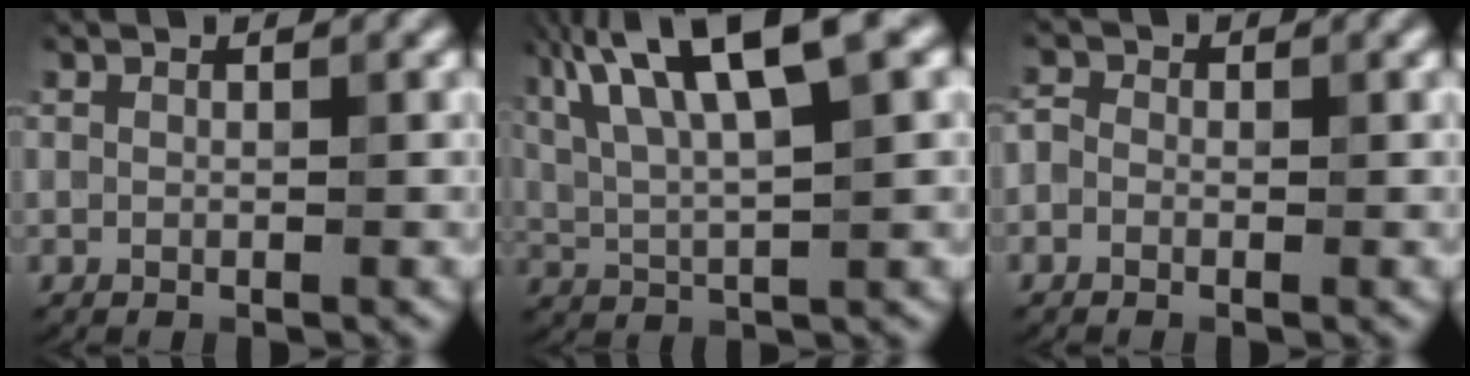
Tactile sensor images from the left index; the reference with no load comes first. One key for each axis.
{"total": 11.5, "fx": 5.4, "fy": 3.0, "fz": 9.6, "tx": -0.165, "ty": 0.023, "tz": 0.089}
{"total": 1.4, "fx": -0.5, "fy": 1.1, "fz": 0.7, "tx": -0.009, "ty": 0.002, "tz": -0.016}